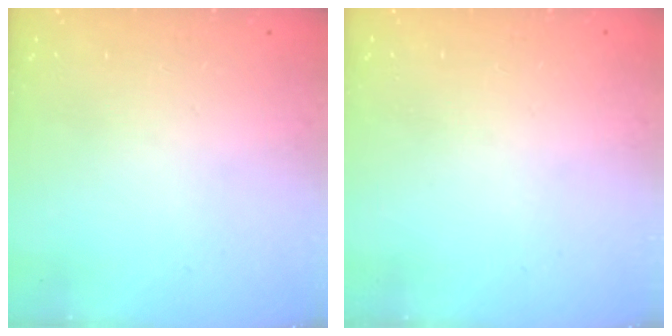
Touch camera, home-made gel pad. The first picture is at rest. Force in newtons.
{"total": 0.0}